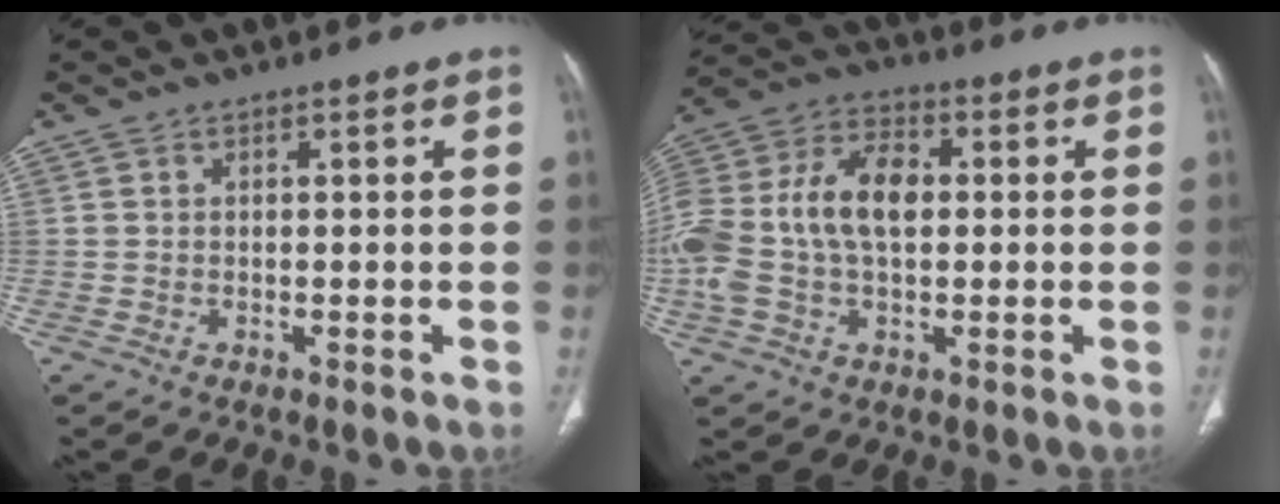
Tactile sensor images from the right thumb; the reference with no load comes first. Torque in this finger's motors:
{"motor_torque": [1.96, 1.85, 1.73, -0.03, 0.24]}